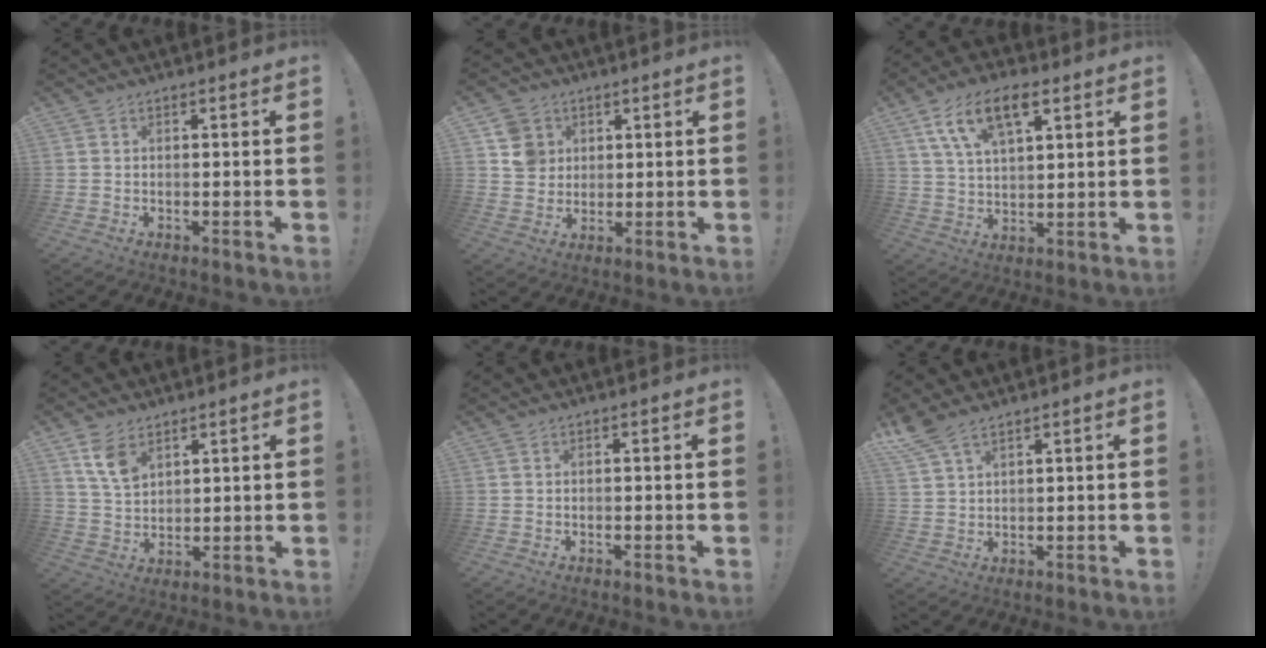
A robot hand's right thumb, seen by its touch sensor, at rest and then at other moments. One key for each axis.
{"total": 8.3, "fx": 3.3, "fy": 7.3, "fz": 2.2, "tx": -0.024, "ty": -0.011, "tz": 0.069}
{"total": 12.8, "fx": 6.4, "fy": 6.3, "fz": 9.1, "tx": -0.166, "ty": -0.003, "tz": 0.119}
{"total": 7.8, "fx": 4.7, "fy": 4.5, "fz": 4.3, "tx": -0.073, "ty": -0.020, "tz": 0.090}
{"total": 0.0}
{"total": 5.4, "fx": 4.3, "fy": 1.5, "fz": 3.0, "tx": -0.071, "ty": -0.018, "tz": 0.083}